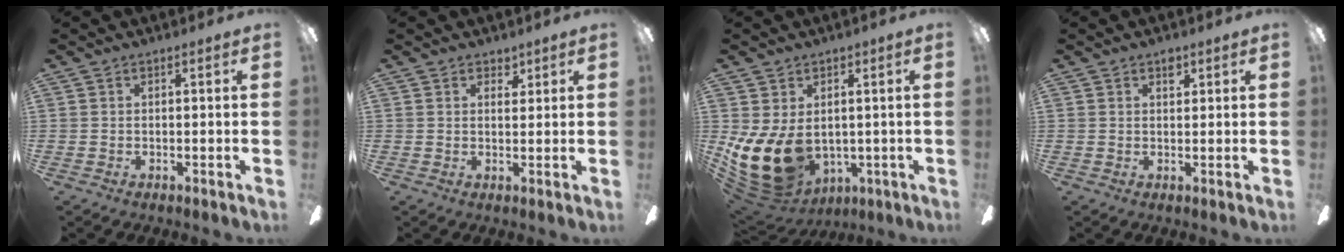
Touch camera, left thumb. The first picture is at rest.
{"total": 2.7, "force": [2.1, 1.5, 0.7], "torque": [0.006, -0.007, 0.034]}
{"total": 15.9, "force": [-0.9, 11.2, 11.4], "torque": [-0.232, -0.013, -0.006]}
{"total": 2.4, "force": [1.6, 1.4, 1.2], "torque": [-0.002, -0.005, 0.022]}